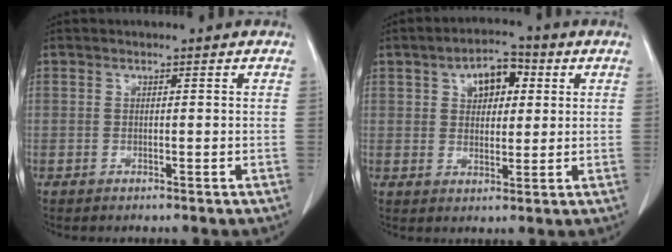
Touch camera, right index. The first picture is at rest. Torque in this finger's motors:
{"motor_torque": [0.54, 0.49, 0.10, 0.05]}